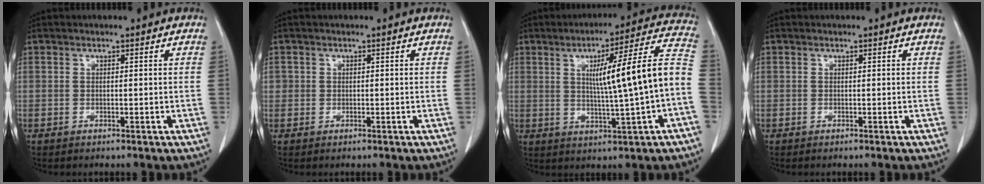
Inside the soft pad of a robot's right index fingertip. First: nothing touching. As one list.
[{"total": 0.9, "force": [0.1, 0.9, 0.1], "torque": [0.009, 0.003, -0.001]}, {"total": 14.6, "force": [-0.1, -0.4, 14.6], "torque": [-0.208, 0.021, -0.001]}, {"total": 0.0}]